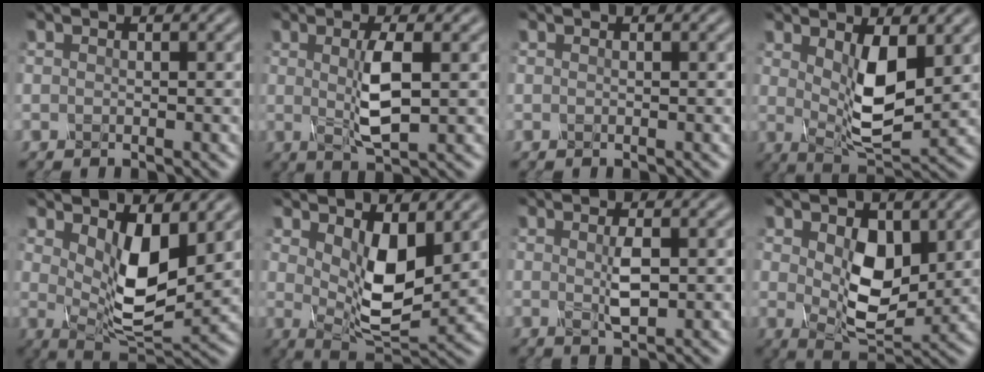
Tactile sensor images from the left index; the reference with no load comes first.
{"total": 3.4, "force": [0.5, 0.5, 3.3], "torque": [-0.073, 0.000, 0.013]}
{"total": 0.0}
{"total": 5.1, "force": [1.2, 1.8, 4.6], "torque": [-0.093, -0.007, 0.027]}
{"total": 6.5, "force": [1.9, 2.7, 5.6], "torque": [-0.104, -0.015, 0.039]}
{"total": 5.8, "force": [1.6, 2.6, 5.0], "torque": [-0.095, -0.012, 0.035]}
{"total": 1.6, "force": [0.4, 0.1, 1.5], "torque": [-0.040, 0.002, 0.009]}
{"total": 5.7, "force": [1.3, 3.3, 4.4], "torque": [-0.085, -0.006, 0.029]}